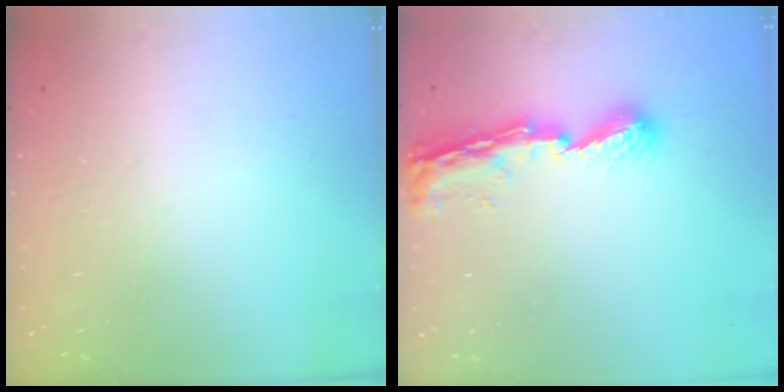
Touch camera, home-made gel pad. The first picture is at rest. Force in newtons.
{"total": 8.4, "press": 8.4, "slide": 1.1}